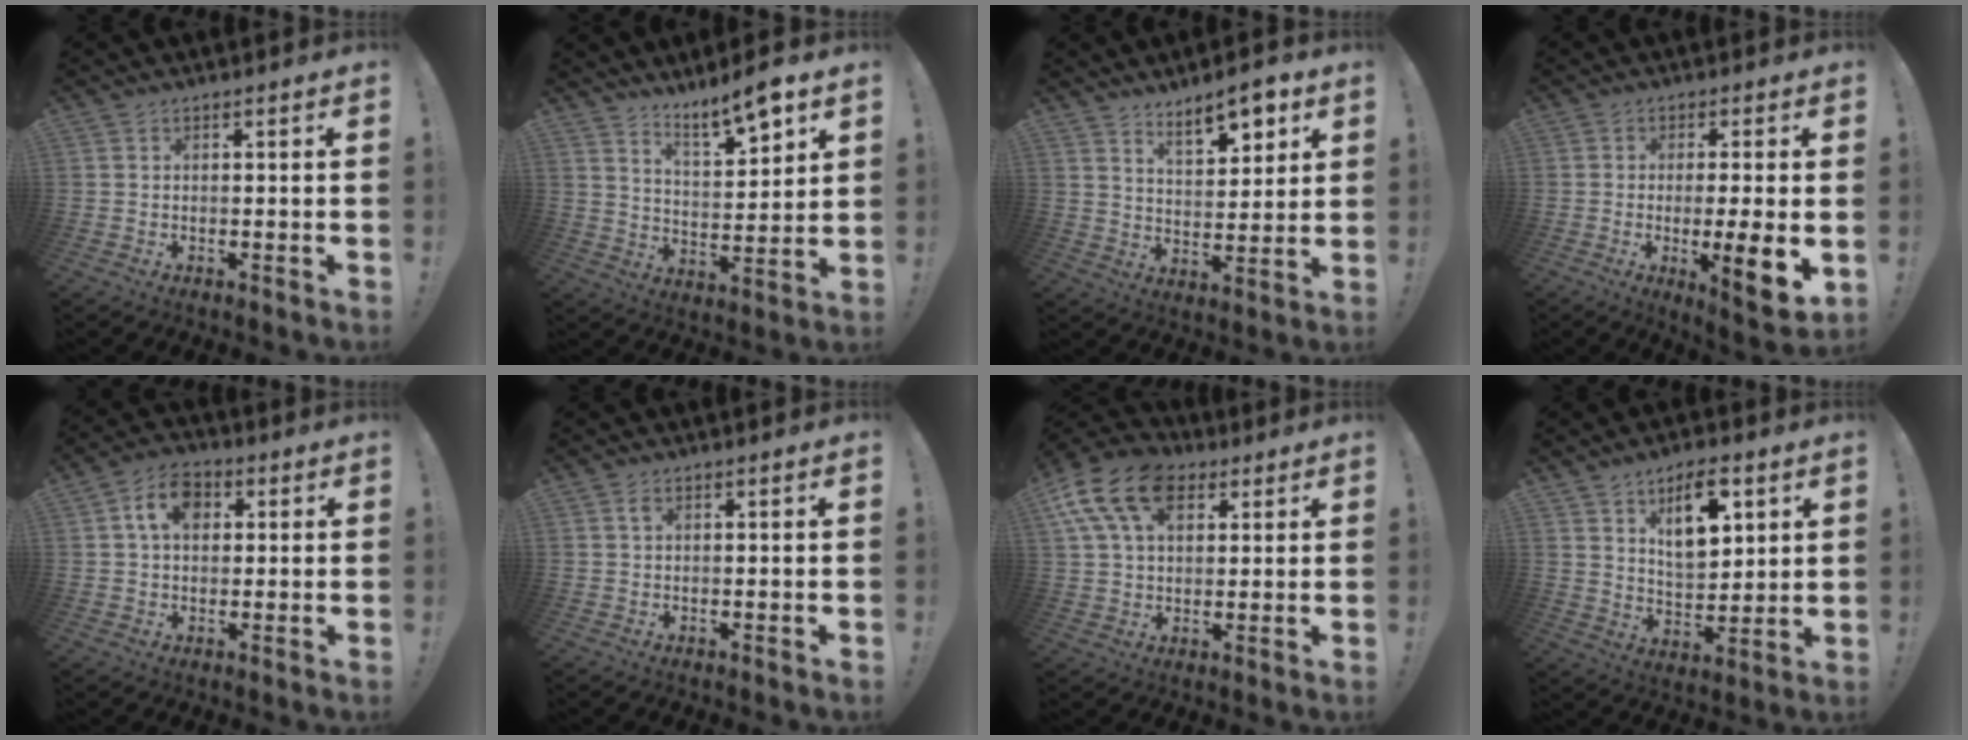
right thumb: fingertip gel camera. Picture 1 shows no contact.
{"total": 9.9, "force": [8.0, 2.1, 5.5], "torque": [-0.080, -0.059, 0.137]}
{"total": 10.3, "force": [7.3, 3.7, 6.3], "torque": [-0.081, -0.043, 0.127]}
{"total": 9.8, "force": [-2.0, 0.8, 9.5], "torque": [-0.131, -0.009, -0.031]}
{"total": 8.9, "force": [2.5, 6.2, 5.9], "torque": [-0.091, 0.009, 0.046]}
{"total": 0.7, "force": [0.3, 0.4, 0.6], "torque": [-0.005, -0.003, 0.004]}
{"total": 16.5, "force": [6.9, 10.8, 10.3], "torque": [-0.193, -0.018, 0.129]}
{"total": 12.7, "force": [6.3, 6.7, 8.8], "torque": [-0.125, -0.017, 0.112]}